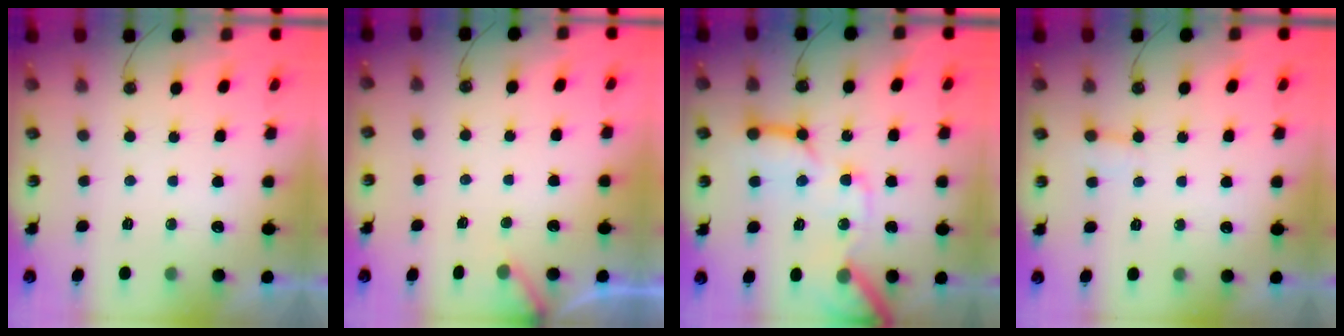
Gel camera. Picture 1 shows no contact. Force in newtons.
{"total": 3.7, "press": 3.7, "slide": 0.3}
{"total": 18.3, "press": 18.2, "slide": 2.3}
{"total": 3.4, "press": 3.4, "slide": 0.2}